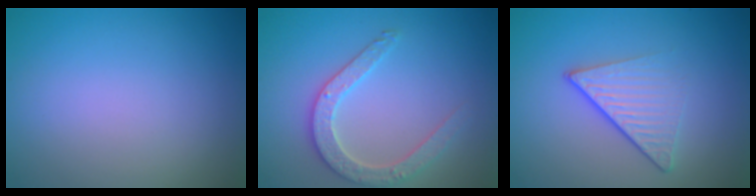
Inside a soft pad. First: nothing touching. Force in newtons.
{"total": 3.2, "press": 3.0, "slide": 1.0}
{"total": 4.3, "press": 2.7, "slide": 3.4}